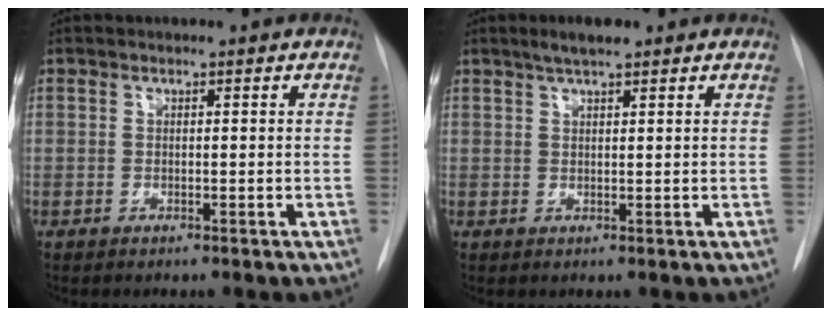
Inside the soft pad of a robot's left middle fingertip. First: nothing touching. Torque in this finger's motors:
{"motor_torque": [0.32, -0.29, 0.04, 0.03]}